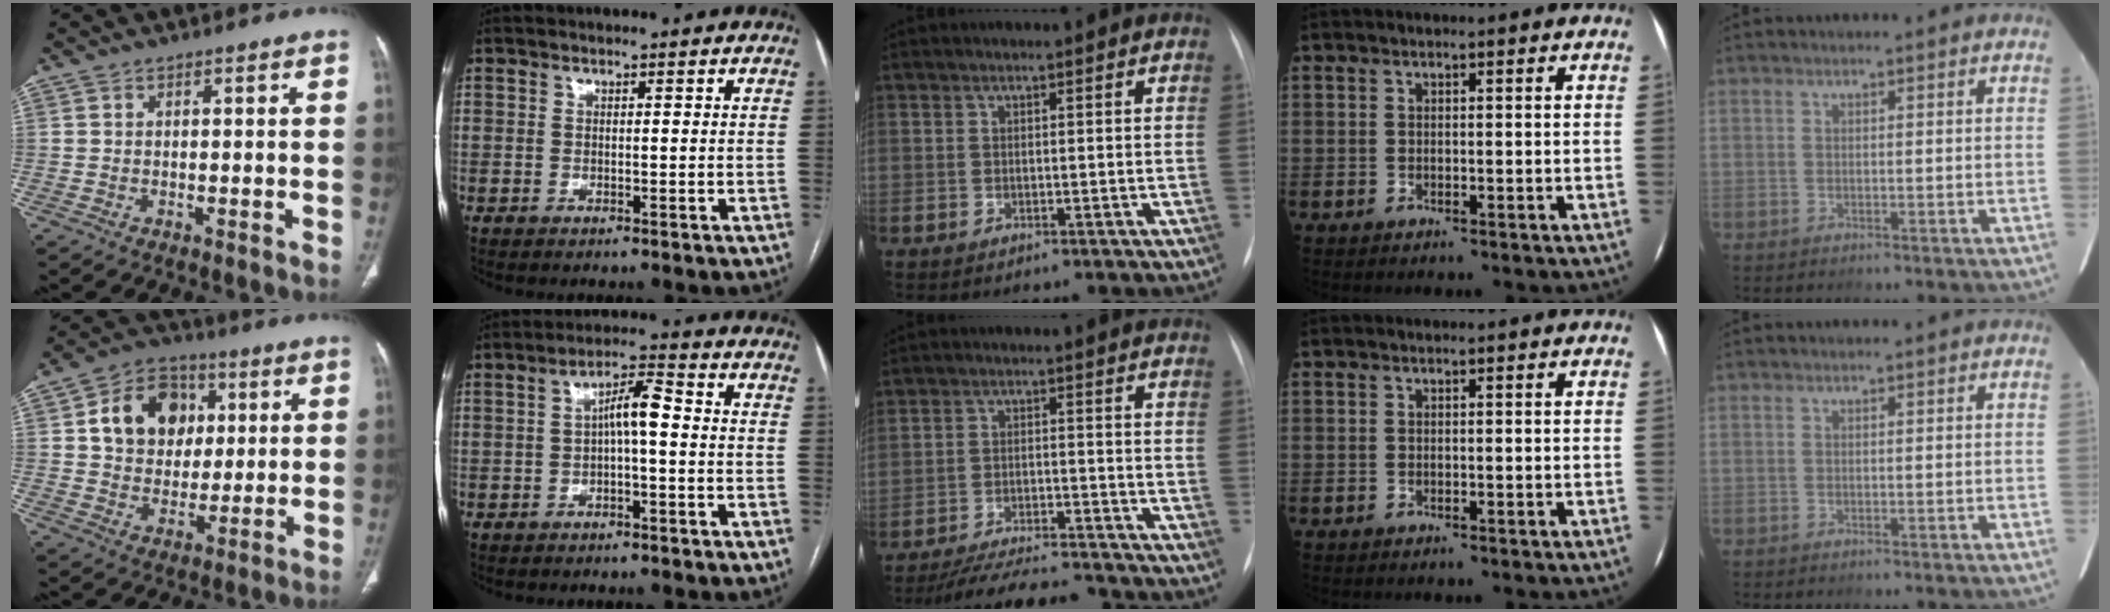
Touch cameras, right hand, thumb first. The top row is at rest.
{"thumb": {"total": 13.8, "force": [3.4, 11.0, 7.7], "torque": [-0.090, 0.004, 0.054]}, "index": {"total": 5.1, "force": [-0.2, 0.9, 5.0], "torque": [-0.082, 0.020, -0.004]}, "middle": {"total": 11.5, "force": [-10.6, 1.4, 4.4], "torque": [-0.069, -0.006, -0.161]}}